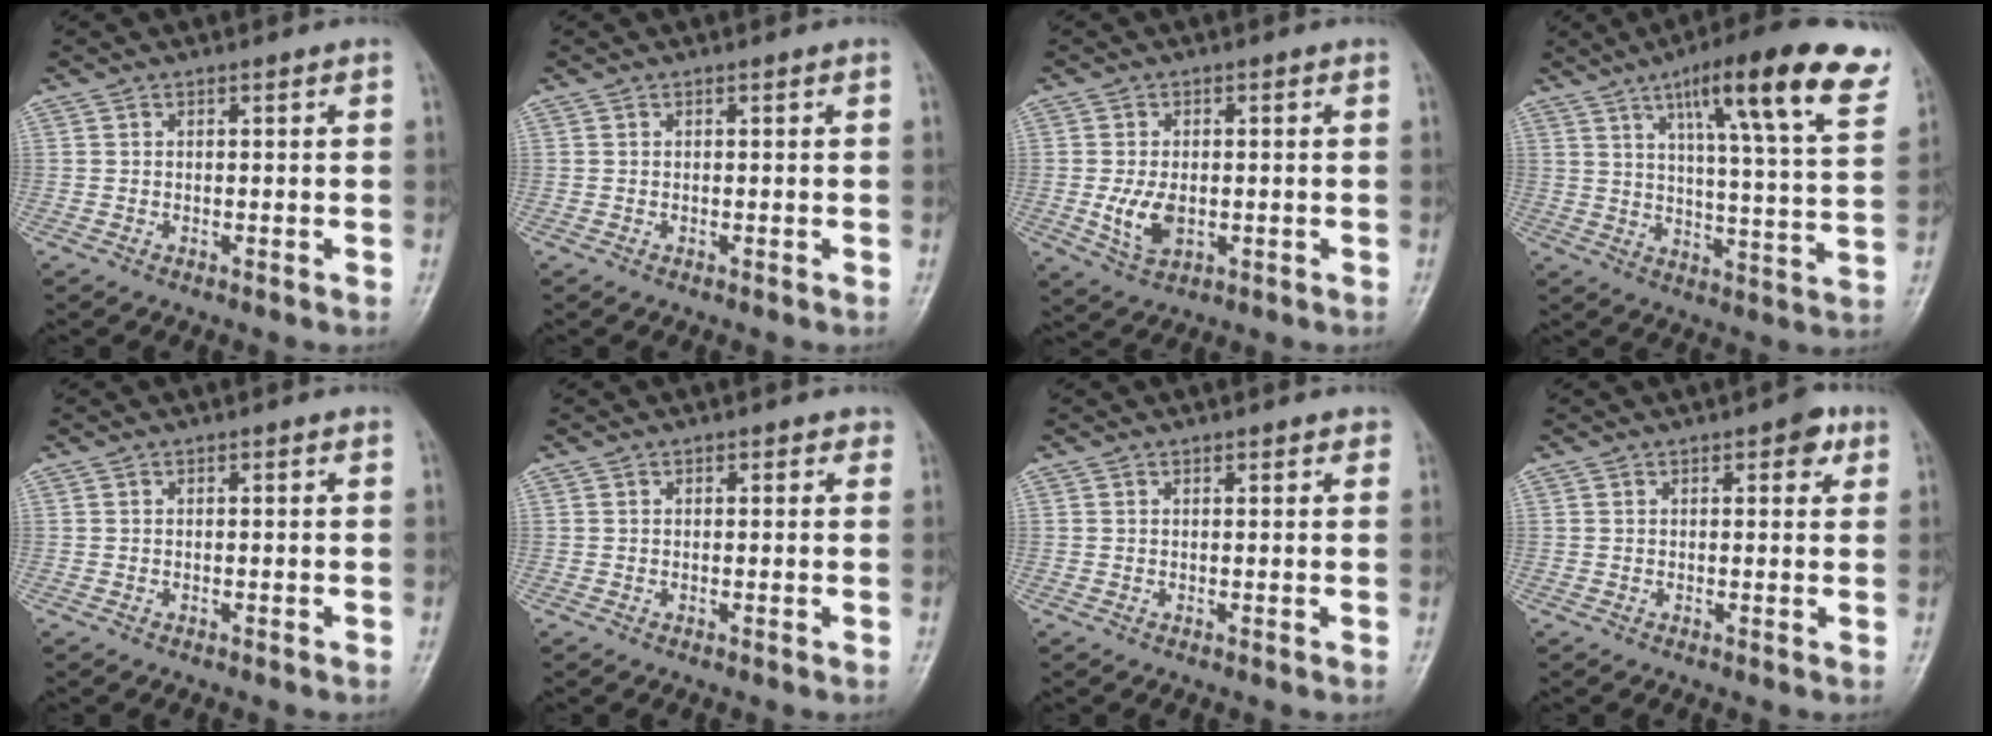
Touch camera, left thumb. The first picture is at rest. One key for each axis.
{"total": 0.0}
{"total": 5.8, "fx": -0.9, "fy": 3.6, "fz": 4.5, "tx": -0.083, "ty": -0.005, "tz": -0.009}
{"total": 22.1, "fx": 11.9, "fy": 3.8, "fz": 18.2, "tx": -0.239, "ty": -0.028, "tz": 0.168}
{"total": 0.0}
{"total": 1.2, "fx": 0.7, "fy": 0.9, "fz": 0.6, "tx": 0.008, "ty": 0.000, "tz": 0.002}
{"total": 1.2, "fx": 0.8, "fy": 0.6, "fz": 0.7, "tx": 0.000, "ty": -0.002, "tz": 0.006}
{"total": 3.4, "fx": 1.7, "fy": 1.6, "fz": 2.5, "tx": -0.016, "ty": -0.001, "tz": 0.014}